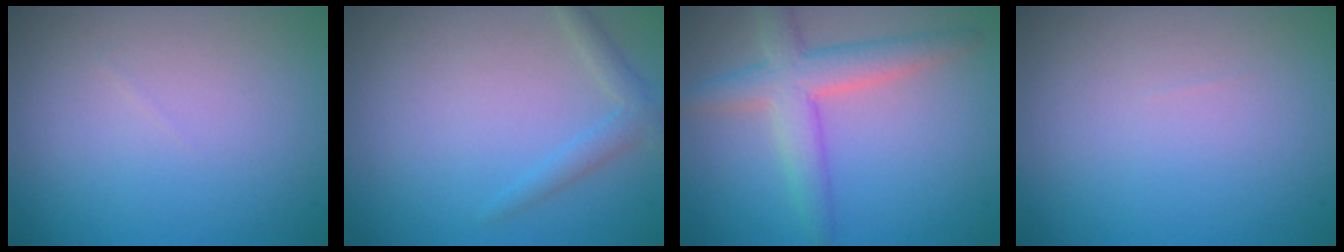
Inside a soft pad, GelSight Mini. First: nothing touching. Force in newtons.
{"total": 1.7, "press": 1.7, "slide": 0.1}
{"total": 4.6, "press": 4.6, "slide": 0.2}
{"total": 0.0}